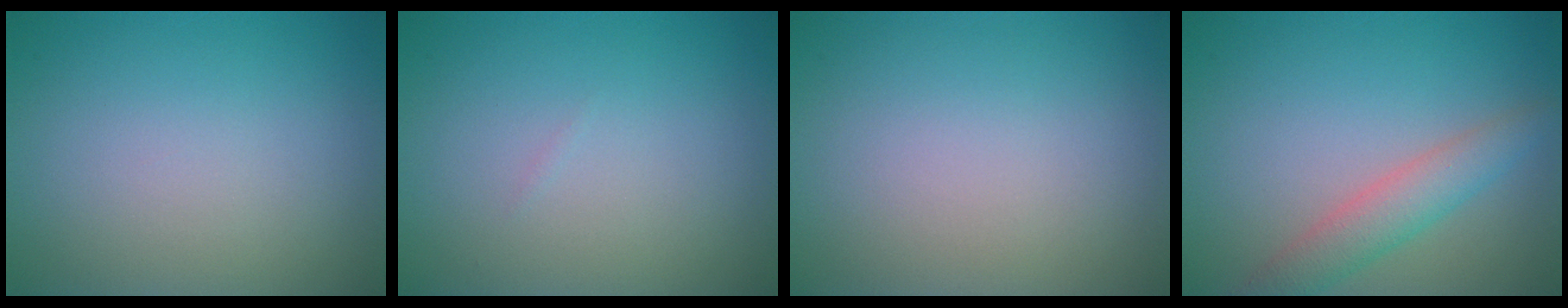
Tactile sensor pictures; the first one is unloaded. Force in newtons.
{"total": 0.0}
{"total": 0.0}
{"total": 3.2, "press": 3.2, "slide": 0.1}